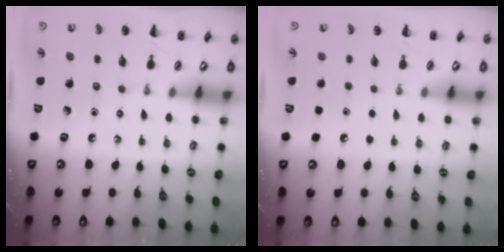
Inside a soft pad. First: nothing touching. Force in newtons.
{"total": 1.8, "press": 1.7, "slide": 0.1}